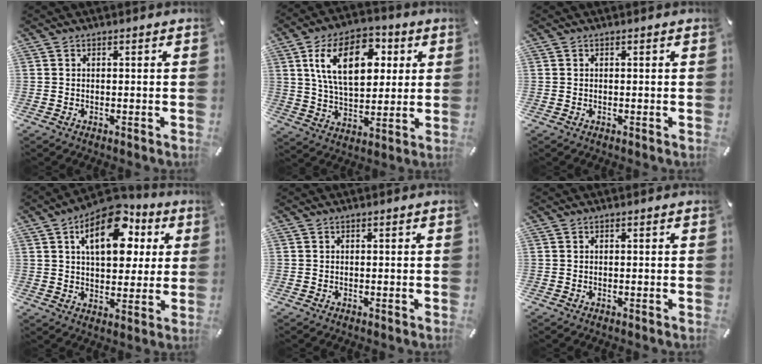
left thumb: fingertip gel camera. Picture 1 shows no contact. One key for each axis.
{"total": 17.4, "fx": 5.7, "fy": 10.5, "fz": 12.6, "tx": -0.218, "ty": 0.006, "tz": 0.095}
{"total": 0.0}
{"total": 16.5, "fx": 6.5, "fy": 9.7, "fz": 11.6, "tx": -0.167, "ty": -0.016, "tz": 0.108}
{"total": 0.0}
{"total": 0.0}